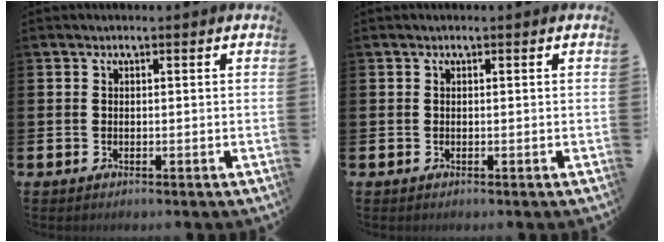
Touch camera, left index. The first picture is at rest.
{"total": 0.0}